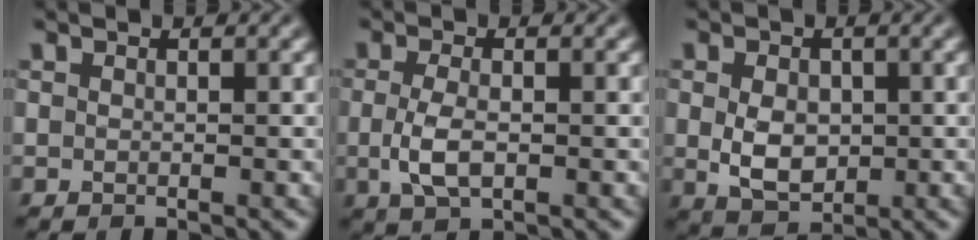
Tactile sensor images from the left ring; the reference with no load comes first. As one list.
[{"total": 3.0, "force": [-0.4, 1.3, 2.6], "torque": [-0.062, -0.006, -0.008]}, {"total": 3.8, "force": [-0.1, 2.7, 2.7], "torque": [-0.052, -0.005, 0.000]}]